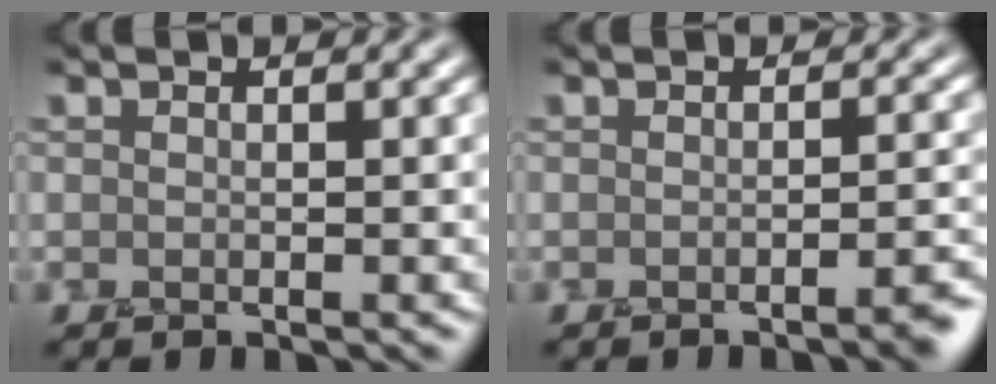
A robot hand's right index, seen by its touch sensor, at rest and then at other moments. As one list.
[{"total": 2.5, "force": [-1.3, 0.6, 2.0], "torque": [-0.016, 0.001, -0.029]}]